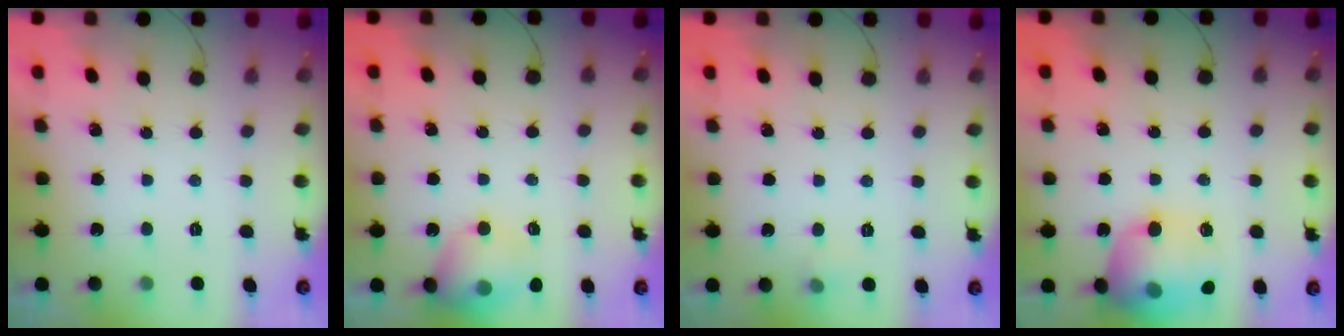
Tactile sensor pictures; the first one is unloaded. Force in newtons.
{"total": 12.6, "press": 12.5, "slide": 1.8}
{"total": 3.7, "press": 3.4, "slide": 1.3}
{"total": 18.8, "press": 18.7, "slide": 1.6}